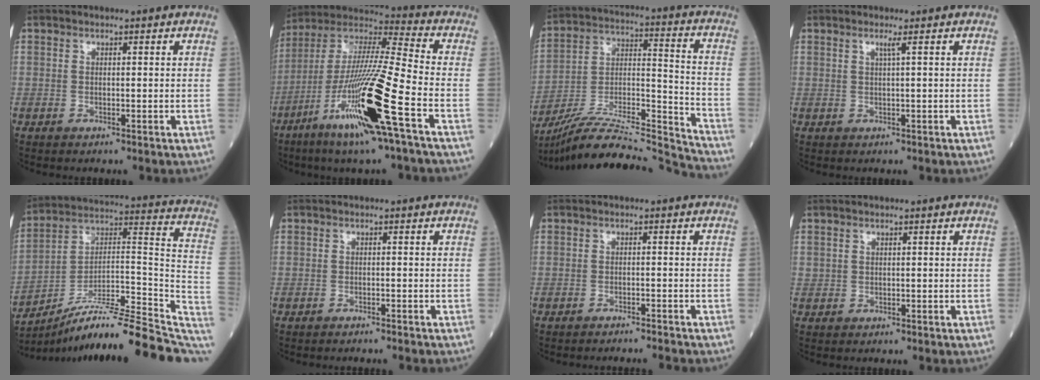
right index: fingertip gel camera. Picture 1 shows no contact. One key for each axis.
{"total": 20.1, "fx": -8.4, "fy": -0.1, "fz": 18.3, "tx": -0.384, "ty": -0.037, "tz": -0.165}
{"total": 24.3, "fx": -23.2, "fy": -0.6, "fz": 6.9, "tx": -0.127, "ty": 0.003, "tz": -0.372}
{"total": 1.0, "fx": 0.4, "fy": -0.4, "fz": 0.9, "tx": -0.025, "ty": -0.004, "tz": 0.012}
{"total": 22.7, "fx": -19.0, "fy": 1.4, "fz": 12.3, "tx": -0.136, "ty": 0.042, "tz": -0.294}
{"total": 2.5, "fx": -2.3, "fy": -0.1, "fz": 0.8, "tx": -0.012, "ty": 0.000, "tz": -0.028}
{"total": 3.2, "fx": -3.1, "fy": -0.8, "fz": 0.1, "tx": 0.002, "ty": -0.006, "tz": -0.042}
{"total": 0.6, "fx": 0.3, "fy": 0.5, "fz": 0.1, "tx": 0.008, "ty": 0.001, "tz": 0.003}